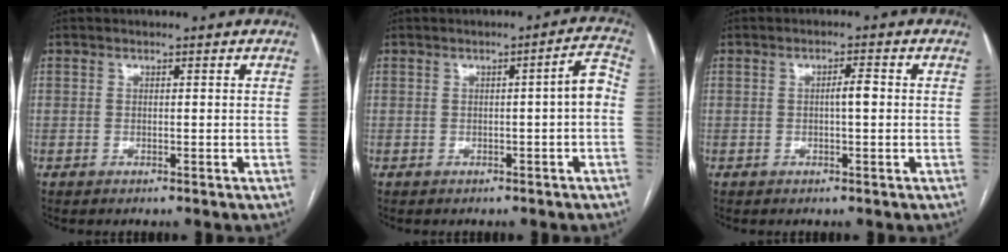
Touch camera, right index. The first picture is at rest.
{"total": 3.6, "force": [-0.4, 0.1, 3.6], "torque": [-0.045, 0.011, -0.004]}
{"total": 2.3, "force": [0.0, 0.3, 2.3], "torque": [-0.040, 0.003, 0.000]}